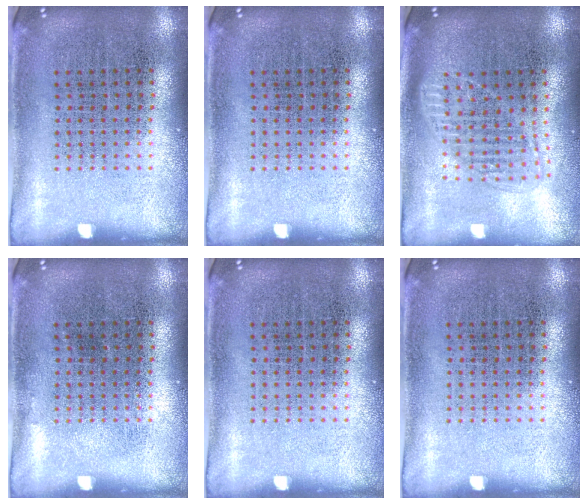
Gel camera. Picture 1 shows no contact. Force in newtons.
{"total": 0.0}
{"total": 1.6, "press": 1.3, "slide": 0.8}
{"total": 0.0}
{"total": 0.0}
{"total": 0.0}